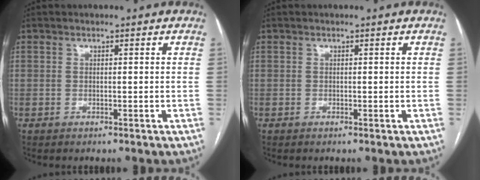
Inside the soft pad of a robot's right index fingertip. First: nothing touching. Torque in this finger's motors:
{"motor_torque": [0.00, -0.02, -0.01, 0.01]}